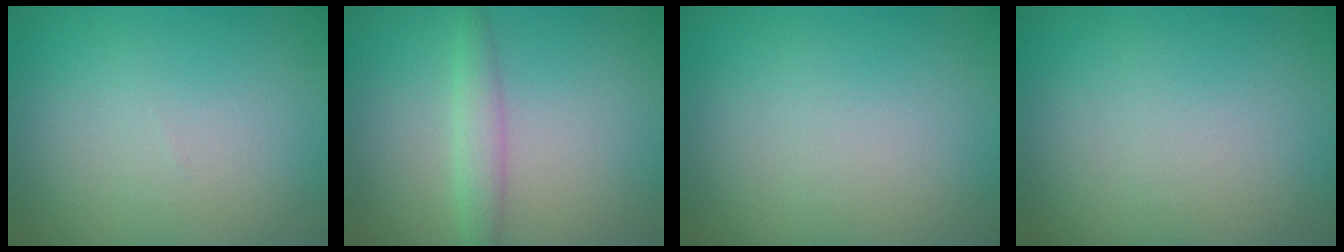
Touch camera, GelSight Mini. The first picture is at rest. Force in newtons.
{"total": 2.0, "press": 2.0, "slide": 0.2}
{"total": 0.0}
{"total": 0.0}